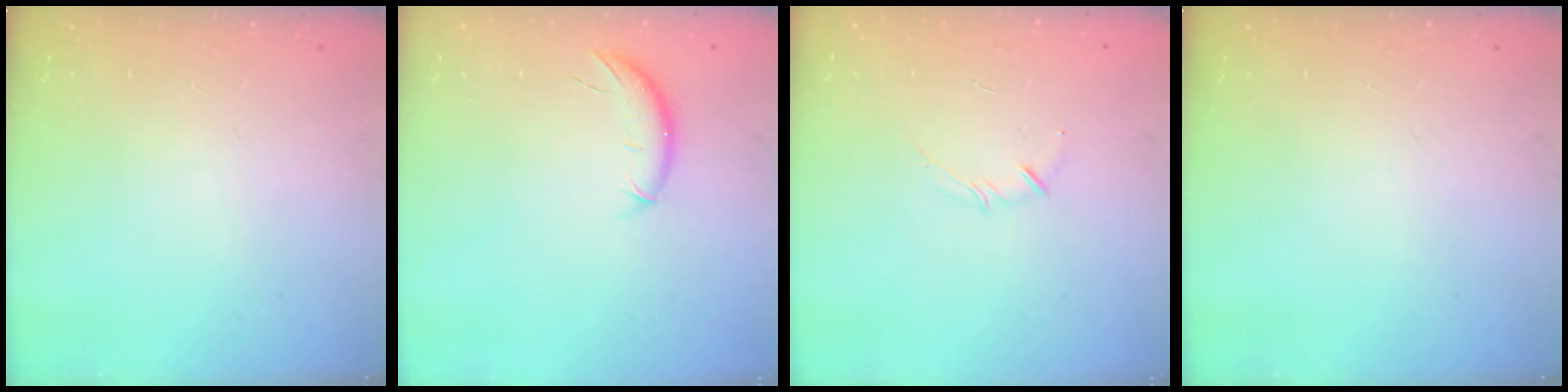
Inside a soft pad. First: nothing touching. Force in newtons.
{"total": 6.6, "press": 6.6, "slide": 0.6}
{"total": 2.5, "press": 2.4, "slide": 0.4}
{"total": 0.0}